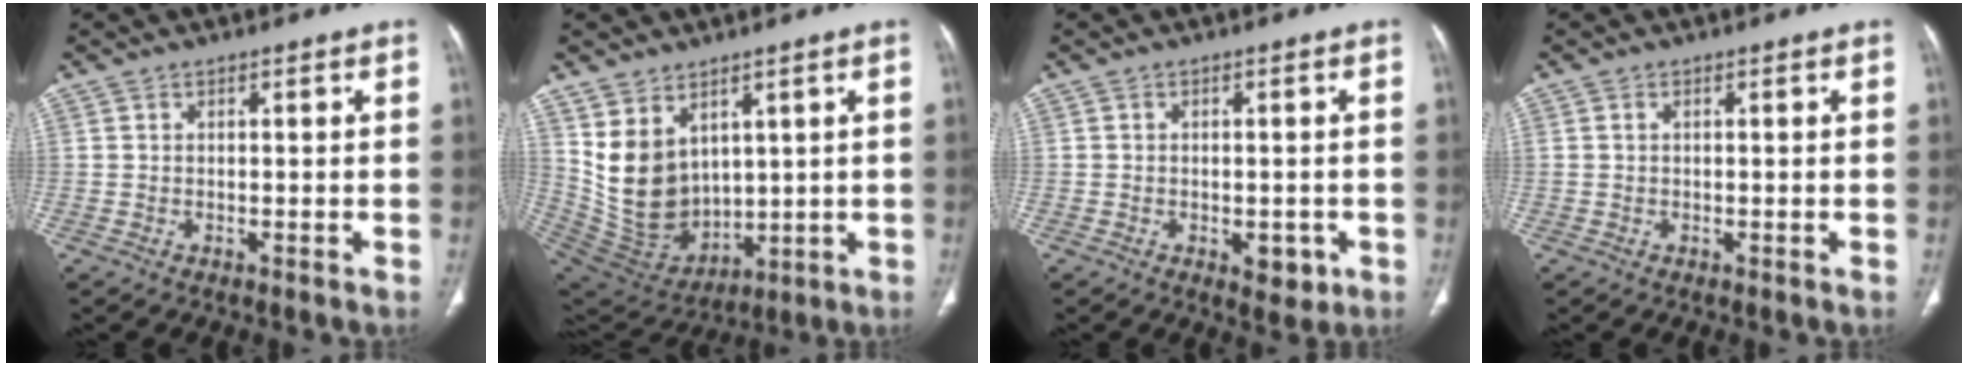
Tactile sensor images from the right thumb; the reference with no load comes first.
{"total": 13.4, "force": [4.6, 9.6, 8.1], "torque": [-0.129, -0.025, 0.127]}
{"total": 4.1, "force": [-1.4, 2.4, 3.1], "torque": [-0.023, 0.000, -0.011]}
{"total": 0.6, "force": [0.2, 0.4, 0.5], "torque": [-0.012, 0.005, 0.005]}